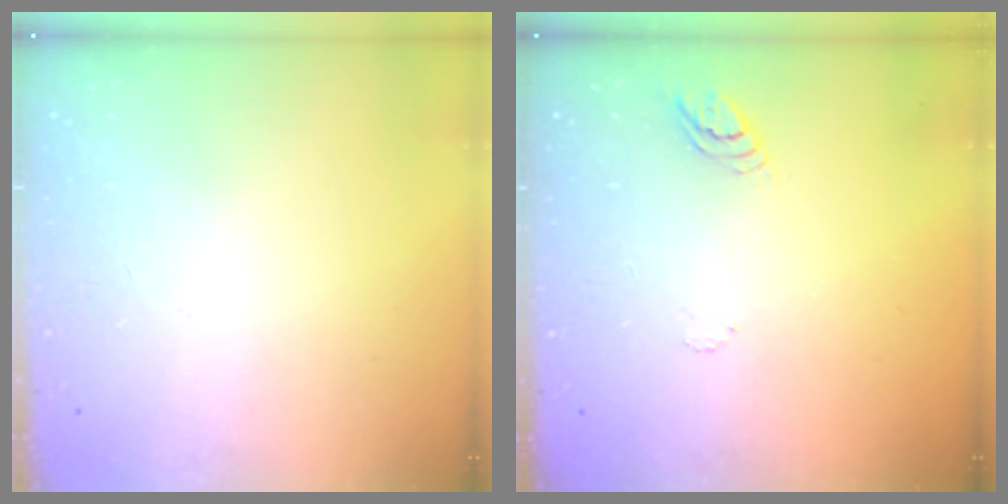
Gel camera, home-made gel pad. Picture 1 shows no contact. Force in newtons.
{"total": 3.8, "press": 3.8, "slide": 0.3}